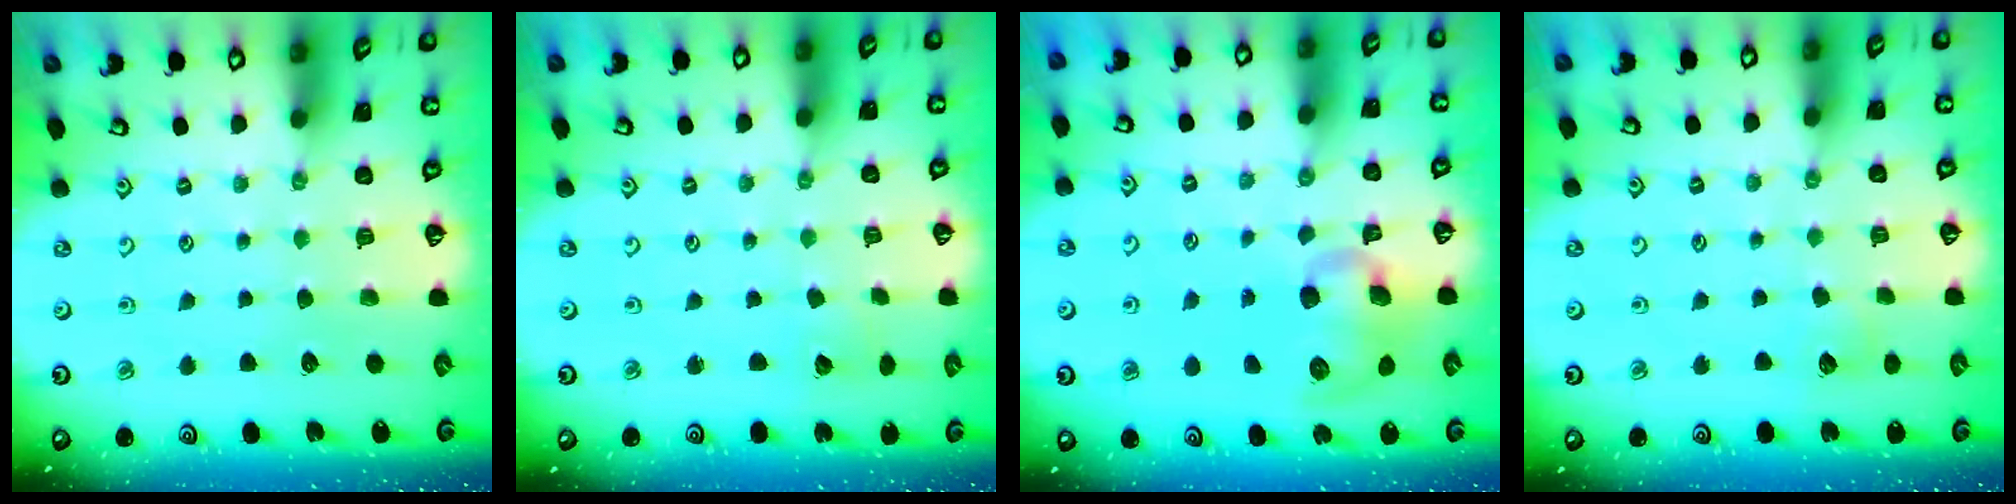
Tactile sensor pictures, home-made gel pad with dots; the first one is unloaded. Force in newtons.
{"total": 3.1, "press": 3.1, "slide": 0.4}
{"total": 10.8, "press": 10.6, "slide": 1.8}
{"total": 4.7, "press": 4.7, "slide": 0.6}